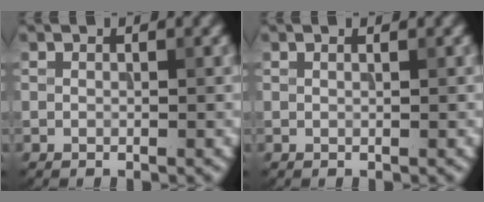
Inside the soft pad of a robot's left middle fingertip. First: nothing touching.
{"total": 0.8, "force": [0.5, 0.3, 0.5], "torque": [-0.005, -0.002, -0.002]}